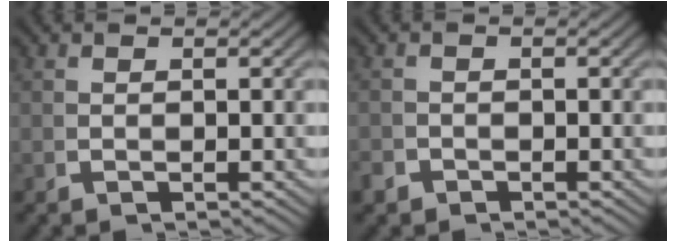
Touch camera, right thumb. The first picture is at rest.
{"total": 1.1, "force": [-1.0, 0.5, -0.2], "torque": [0.006, -0.006, -0.018]}